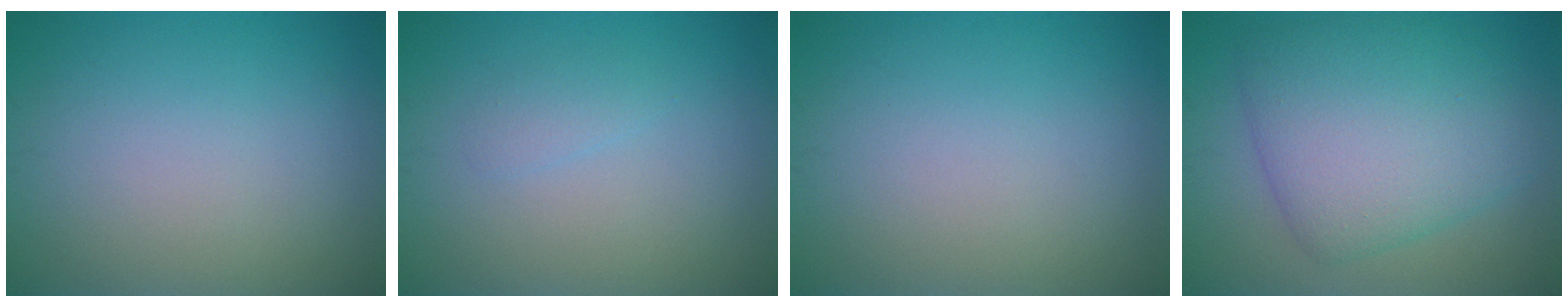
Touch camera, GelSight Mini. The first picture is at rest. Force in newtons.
{"total": 1.0, "press": 1.0, "slide": 0.1}
{"total": 0.0}
{"total": 8.2, "press": 8.2, "slide": 0.2}